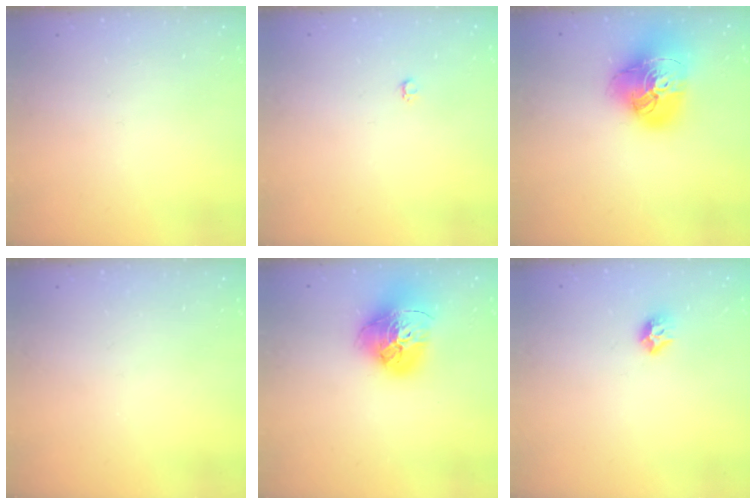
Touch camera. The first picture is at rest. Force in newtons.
{"total": 2.6, "press": 2.6, "slide": 0.4}
{"total": 20.6, "press": 20.5, "slide": 2.1}
{"total": 0.0}
{"total": 18.4, "press": 18.3, "slide": 1.9}
{"total": 7.5, "press": 7.4, "slide": 0.8}